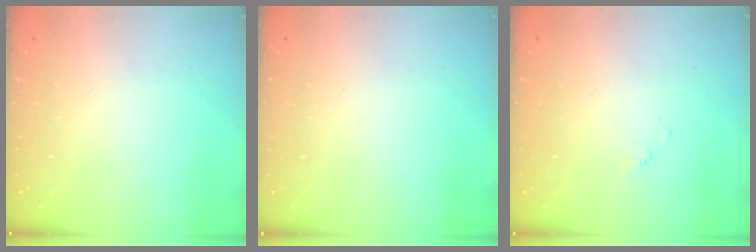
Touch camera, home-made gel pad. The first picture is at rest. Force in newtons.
{"total": 0.0}
{"total": 1.7, "press": 1.6, "slide": 0.3}